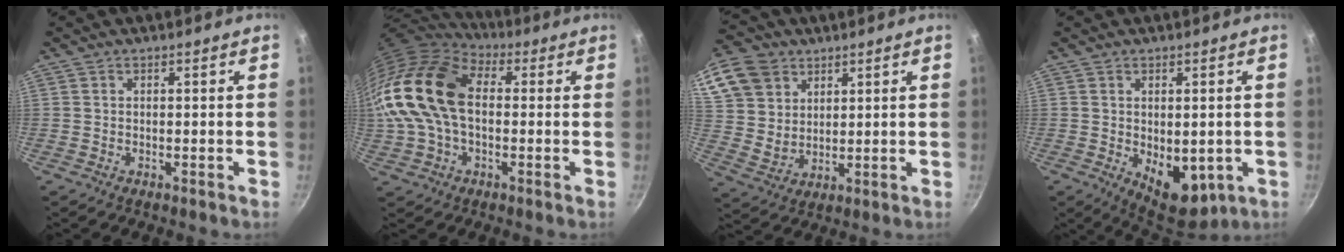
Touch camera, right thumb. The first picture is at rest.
{"total": 20.4, "force": [1.1, 13.4, 15.4], "torque": [-0.305, 0.029, 0.008]}
{"total": 16.3, "force": [8.1, 12.4, 6.9], "torque": [-0.144, -0.004, 0.161]}
{"total": 10.0, "force": [-1.7, 5.8, 8.0], "torque": [-0.083, -0.013, -0.006]}